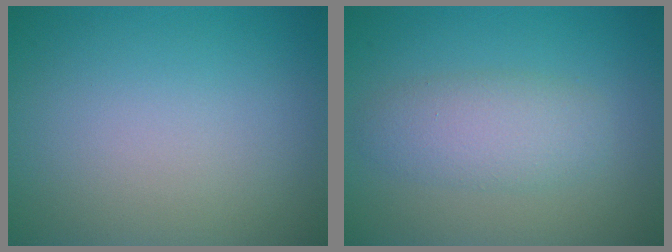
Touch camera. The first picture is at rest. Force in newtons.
{"total": 3.5, "press": 3.5, "slide": 0.2}